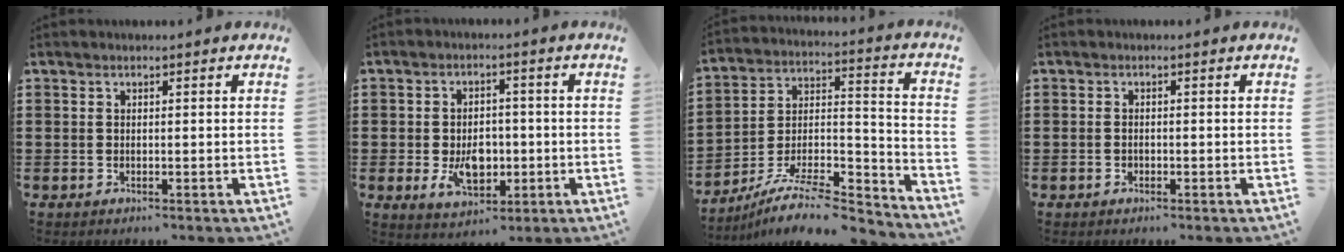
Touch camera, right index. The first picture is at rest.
{"total": 6.5, "force": [-1.3, 4.3, 4.7], "torque": [-0.074, 0.003, -0.025]}
{"total": 9.6, "force": [-7.7, 2.6, 5.0], "torque": [-0.081, 0.023, -0.149]}
{"total": 0.7, "force": [-0.4, 0.2, 0.5], "torque": [-0.013, -0.005, -0.005]}